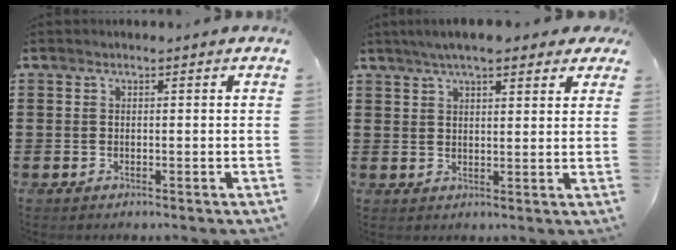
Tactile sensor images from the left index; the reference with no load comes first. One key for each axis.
{"total": 5.6, "fx": 4.5, "fy": 1.1, "fz": 3.2, "tx": -0.074, "ty": 0.003, "tz": 0.080}